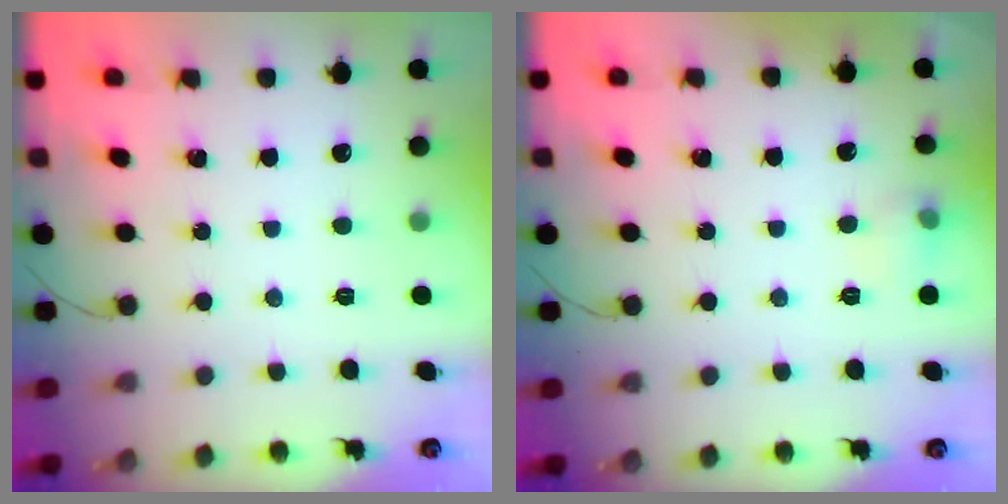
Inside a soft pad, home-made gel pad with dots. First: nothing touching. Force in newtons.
{"total": 5.3, "press": 5.1, "slide": 1.5}